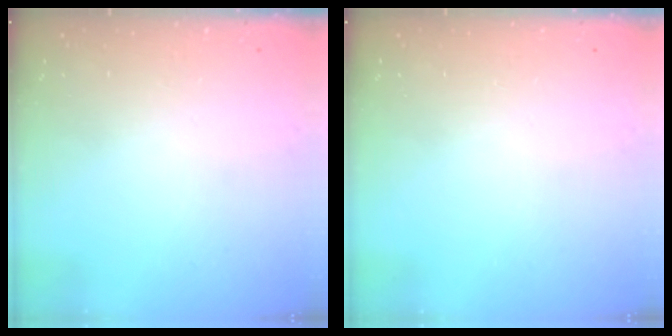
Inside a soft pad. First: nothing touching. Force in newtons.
{"total": 0.0}